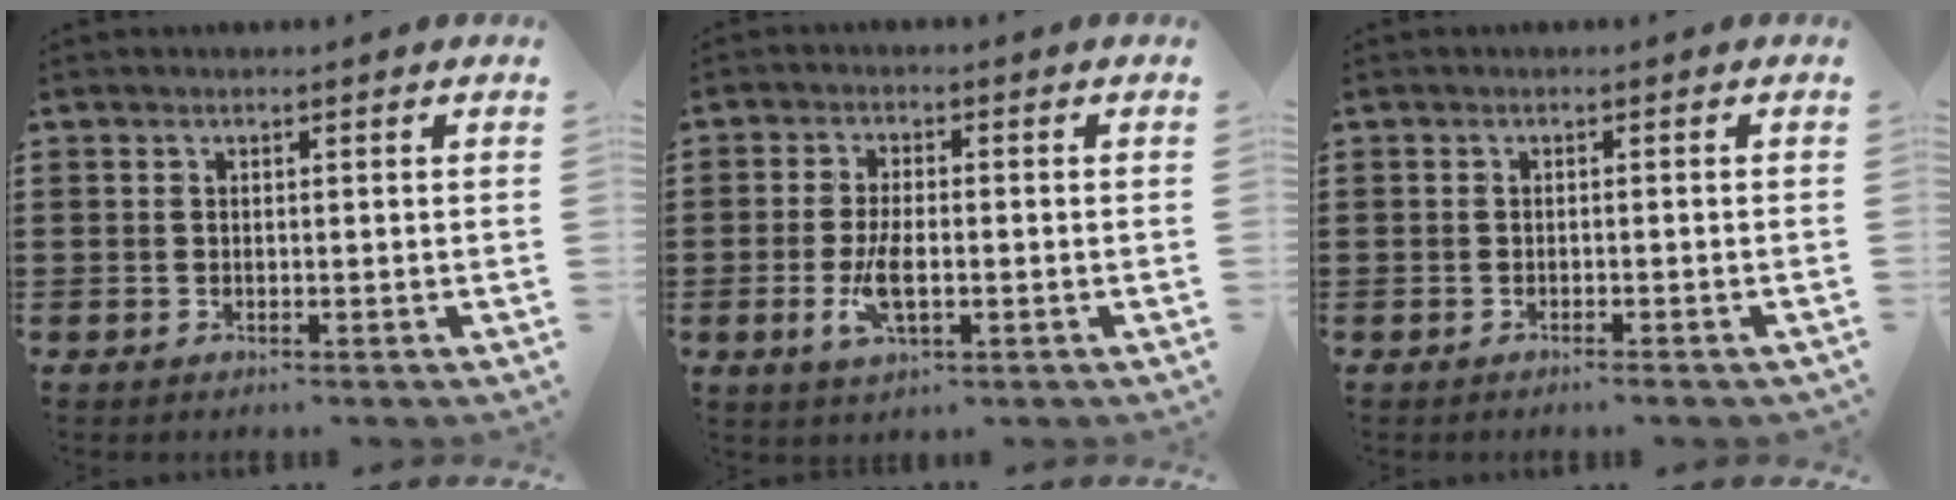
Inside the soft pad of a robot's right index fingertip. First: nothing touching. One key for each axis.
{"total": 5.3, "fx": -1.2, "fy": 2.1, "fz": 4.7, "tx": -0.101, "ty": -0.001, "tz": -0.025}
{"total": 0.7, "fx": -0.6, "fy": -0.1, "fz": 0.4, "tx": -0.008, "ty": -0.003, "tz": -0.011}